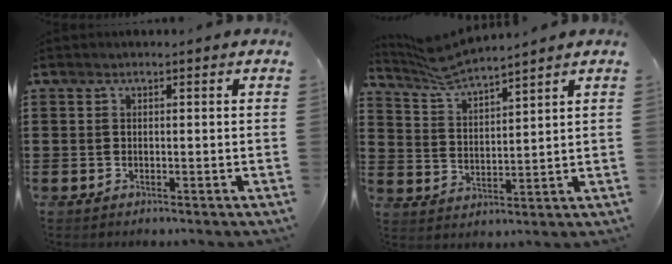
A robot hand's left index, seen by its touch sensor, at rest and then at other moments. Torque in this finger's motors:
{"motor_torque": [0.45, -0.44, 0.05, 0.09]}